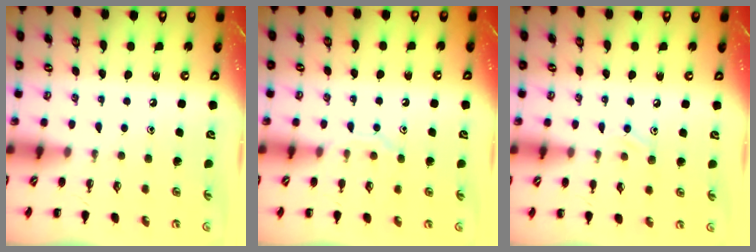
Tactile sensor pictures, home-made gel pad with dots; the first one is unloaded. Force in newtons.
{"total": 6.8, "press": 6.8, "slide": 0.8}
{"total": 6.6, "press": 6.3, "slide": 1.8}